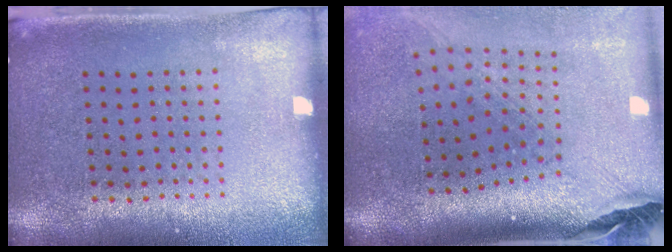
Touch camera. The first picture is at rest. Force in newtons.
{"total": 2.5, "press": 1.7, "slide": 1.8}